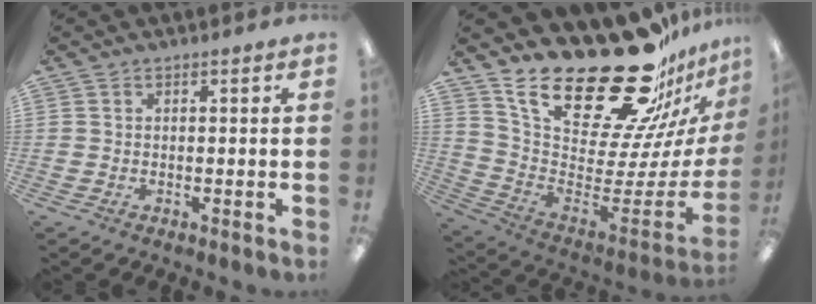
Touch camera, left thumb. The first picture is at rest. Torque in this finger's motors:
{"motor_torque": [0.43, 0.39, 0.72, -2.05, 0.27]}